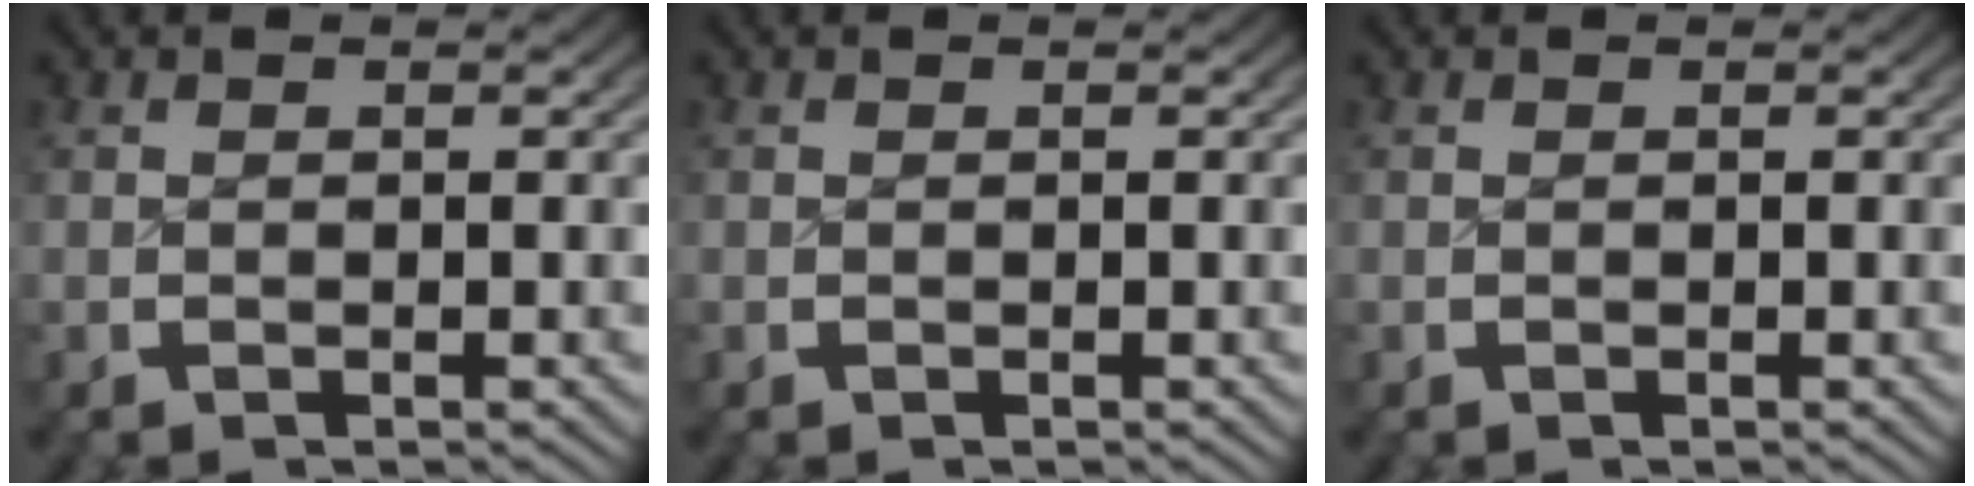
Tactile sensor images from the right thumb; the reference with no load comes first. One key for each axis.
{"total": 0.0}
{"total": 0.0}